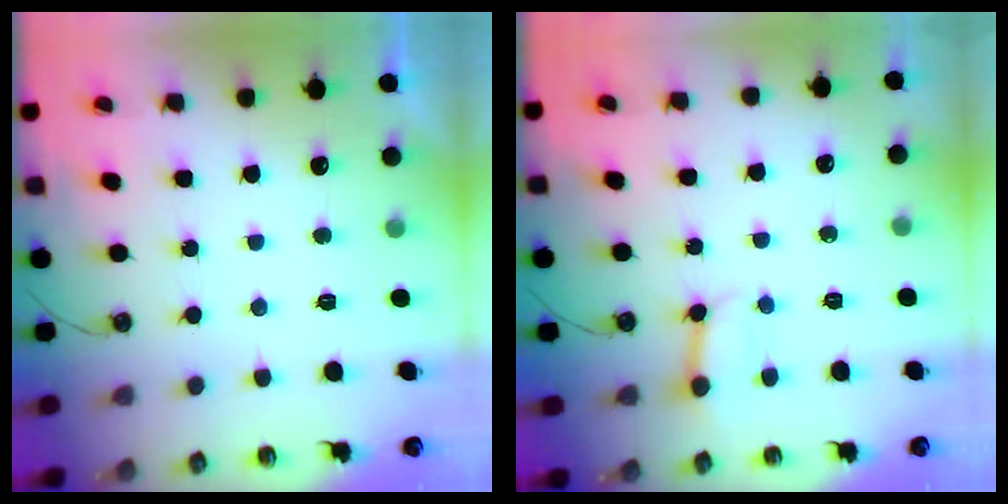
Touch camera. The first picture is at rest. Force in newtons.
{"total": 3.6, "press": 3.6, "slide": 0.4}